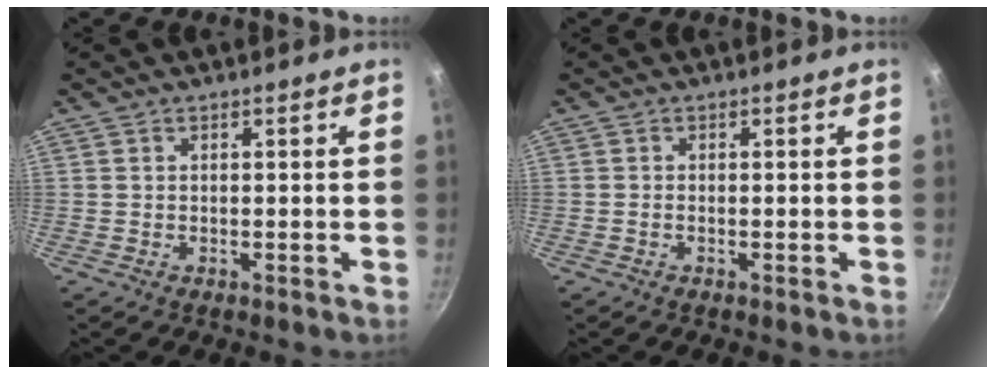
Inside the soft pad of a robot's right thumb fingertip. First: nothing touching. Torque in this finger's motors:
{"motor_torque": [-0.13, 0.13, -0.35, 0.14, -0.07]}